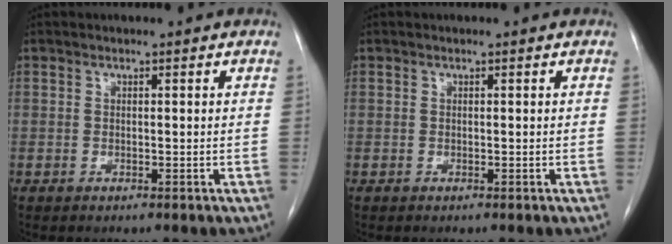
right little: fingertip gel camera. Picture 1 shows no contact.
{"total": 0.0}